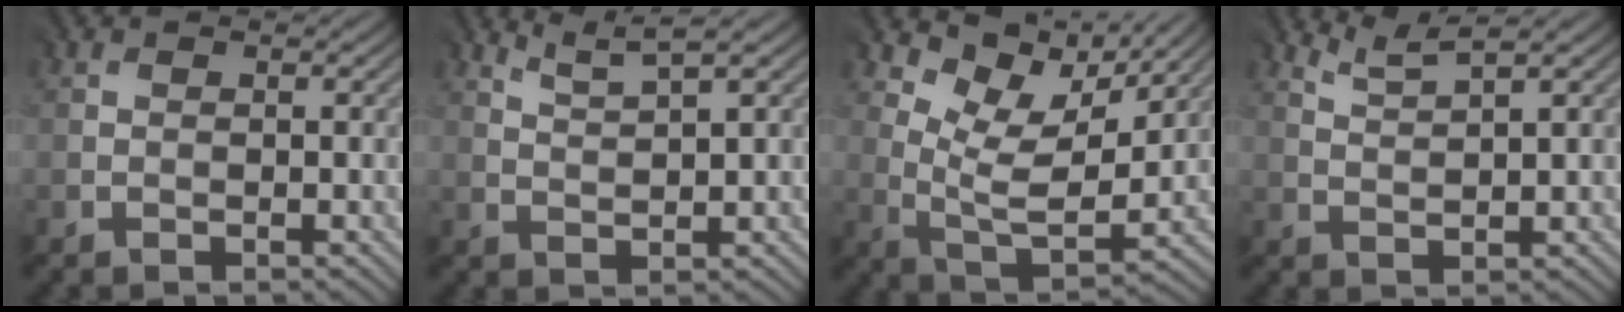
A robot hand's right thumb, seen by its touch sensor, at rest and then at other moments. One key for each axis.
{"total": 2.8, "fx": 2.5, "fy": -0.3, "fz": 1.3, "tx": -0.031, "ty": 0.005, "tz": 0.060}
{"total": 7.7, "fx": 5.5, "fy": 2.9, "fz": 4.6, "tx": -0.102, "ty": -0.008, "tz": 0.110}
{"total": 2.5, "fx": 2.4, "fy": -0.4, "fz": 0.8, "tx": -0.020, "ty": 0.004, "tz": 0.058}